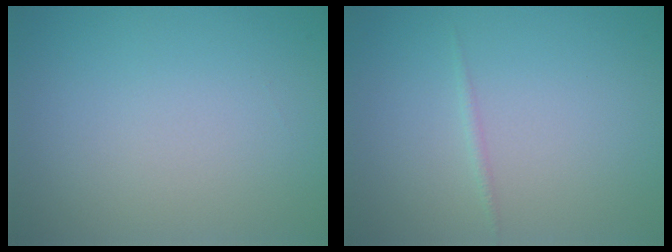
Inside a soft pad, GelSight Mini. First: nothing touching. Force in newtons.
{"total": 0.6, "press": 0.6, "slide": 0.0}